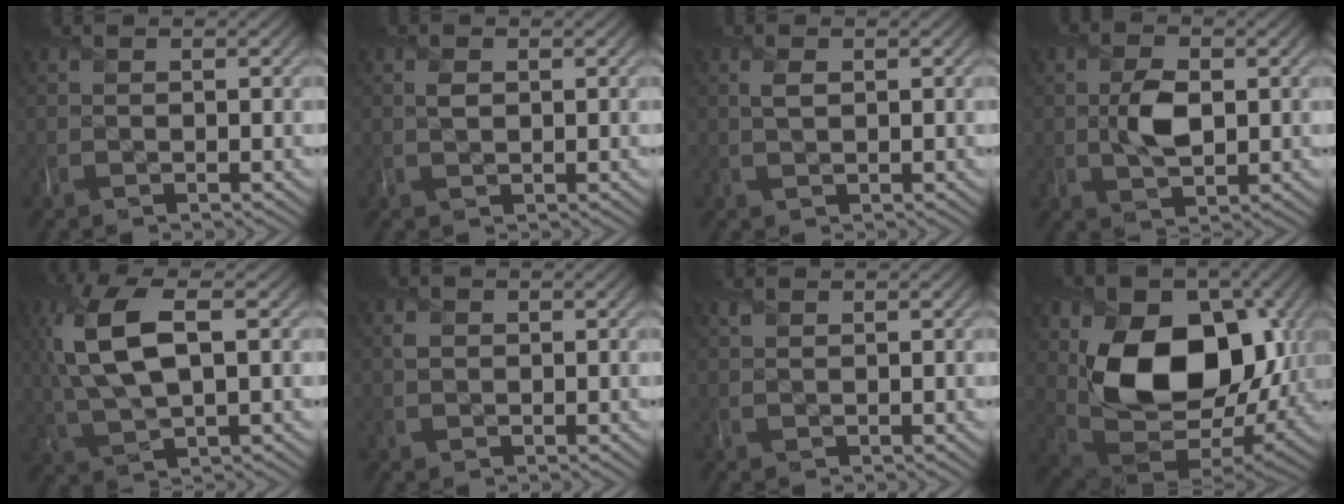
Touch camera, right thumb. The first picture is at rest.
{"total": 1.1, "force": [0.3, 0.9, 0.5], "torque": [-0.014, -0.005, 0.008]}
{"total": 1.4, "force": [0.6, 0.7, 1.0], "torque": [-0.026, -0.002, 0.013]}
{"total": 4.4, "force": [0.1, 2.8, 3.5], "torque": [-0.070, -0.006, 0.003]}
{"total": 11.4, "force": [2.2, 4.8, 10.0], "torque": [-0.244, 0.009, 0.042]}
{"total": 1.0, "force": [0.4, 0.9, 0.2], "torque": [-0.008, -0.002, 0.006]}
{"total": 0.7, "force": [0.7, 0.2, 0.1], "torque": [-0.005, -0.001, 0.015]}
{"total": 16.1, "force": [3.0, 11.6, 10.7], "torque": [-0.180, -0.023, 0.064]}